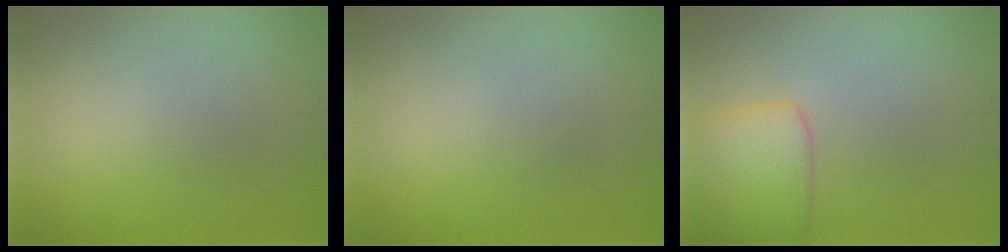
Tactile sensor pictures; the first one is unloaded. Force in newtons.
{"total": 0.0}
{"total": 3.4, "press": 3.4, "slide": 0.2}